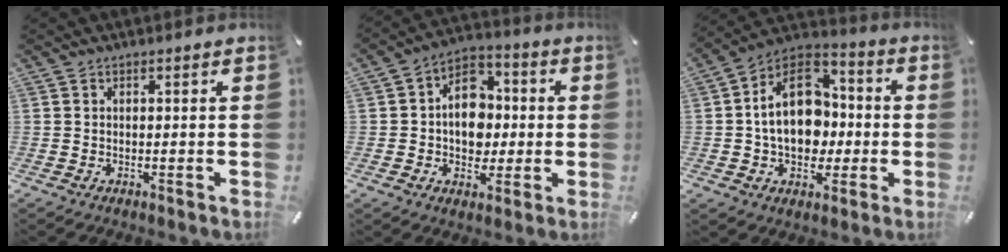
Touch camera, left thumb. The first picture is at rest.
{"total": 11.2, "force": [-0.6, 9.4, 6.1], "torque": [-0.103, 0.012, -0.009]}
{"total": 17.5, "force": [-0.5, 13.1, 11.6], "torque": [-0.203, 0.018, -0.008]}